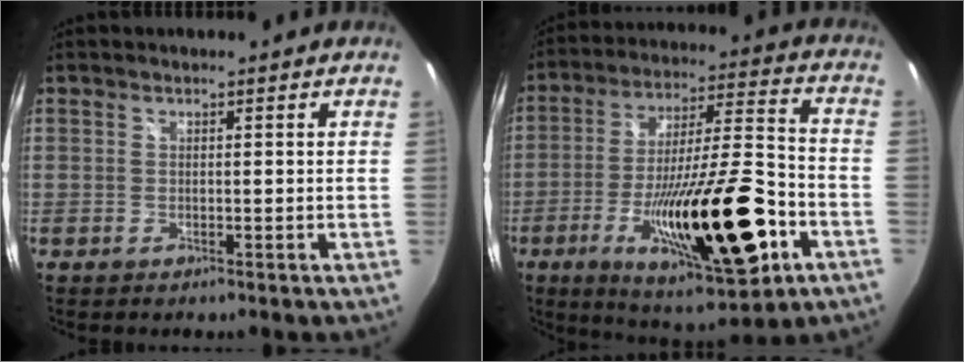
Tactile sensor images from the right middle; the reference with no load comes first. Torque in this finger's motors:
{"motor_torque": [2.14, 0.00, 1.05, 0.21]}